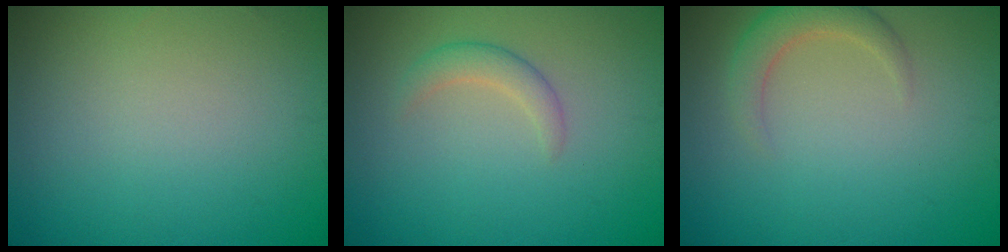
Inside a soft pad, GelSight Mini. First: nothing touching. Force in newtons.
{"total": 1.7, "press": 1.7, "slide": 0.1}
{"total": 2.4, "press": 2.4, "slide": 0.2}